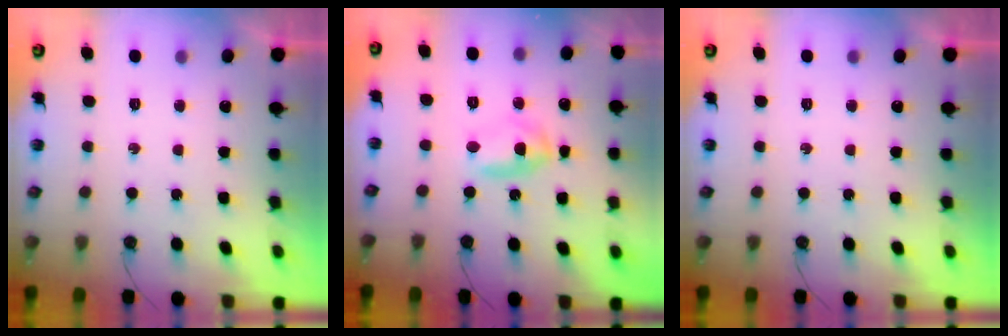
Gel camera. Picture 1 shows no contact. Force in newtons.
{"total": 6.1, "press": 4.8, "slide": 3.7}
{"total": 0.0}